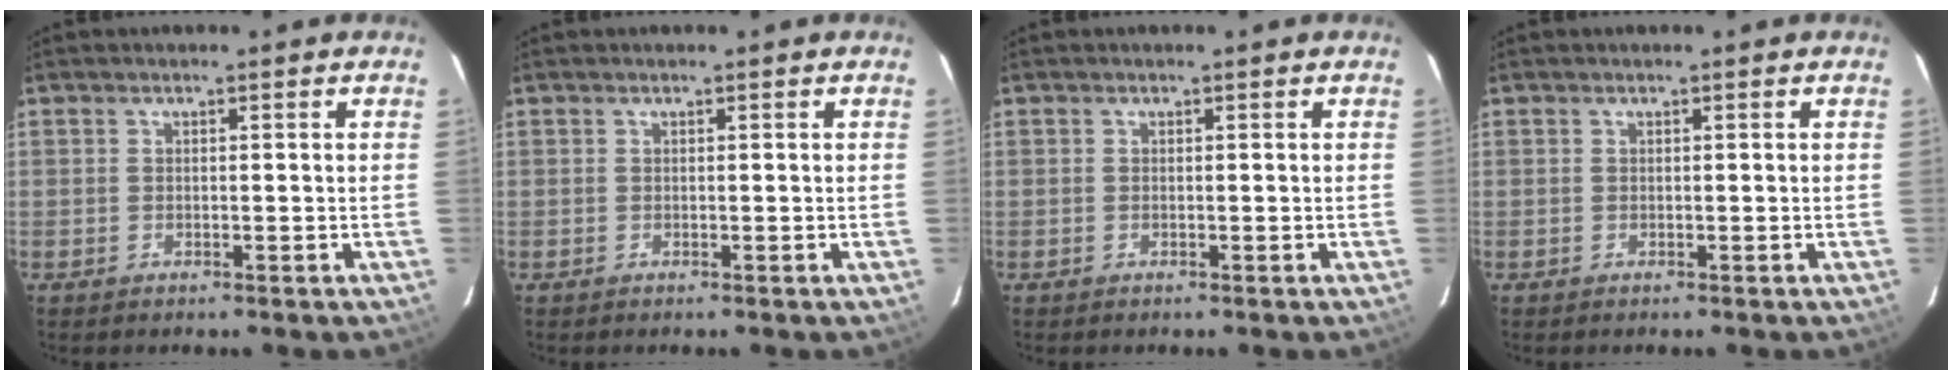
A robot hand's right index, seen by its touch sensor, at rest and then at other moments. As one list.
[{"total": 0.0}, {"total": 0.0}, {"total": 0.0}]